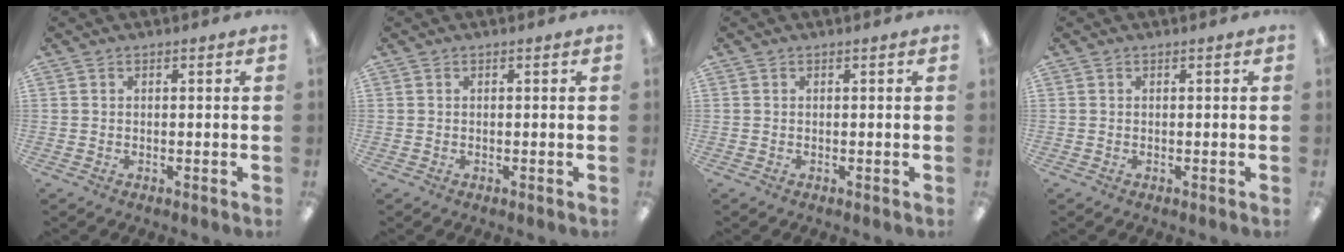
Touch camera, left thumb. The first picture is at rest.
{"total": 0.0}
{"total": 0.0}
{"total": 0.0}